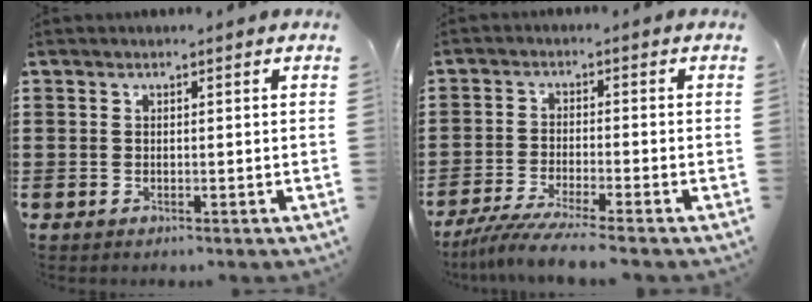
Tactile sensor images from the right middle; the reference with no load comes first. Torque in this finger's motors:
{"motor_torque": [1.07, -0.87, 0.43, 0.15]}